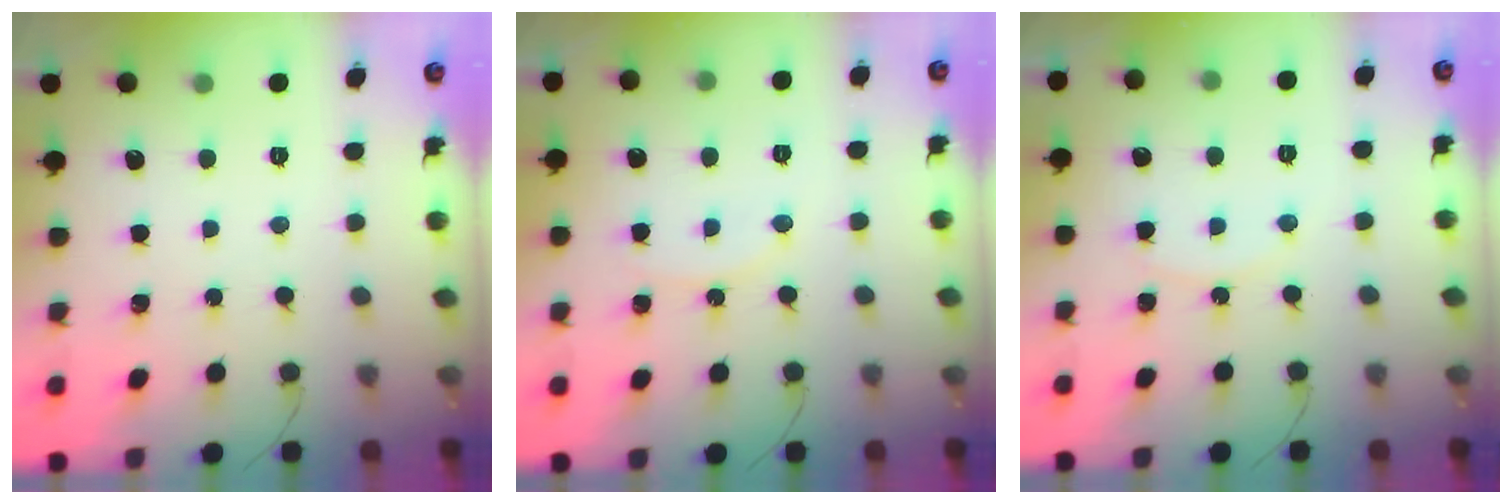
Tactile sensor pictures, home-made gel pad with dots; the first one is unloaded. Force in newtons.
{"total": 6.3, "press": 6.3, "slide": 0.0}
{"total": 6.4, "press": 6.4, "slide": 0.7}